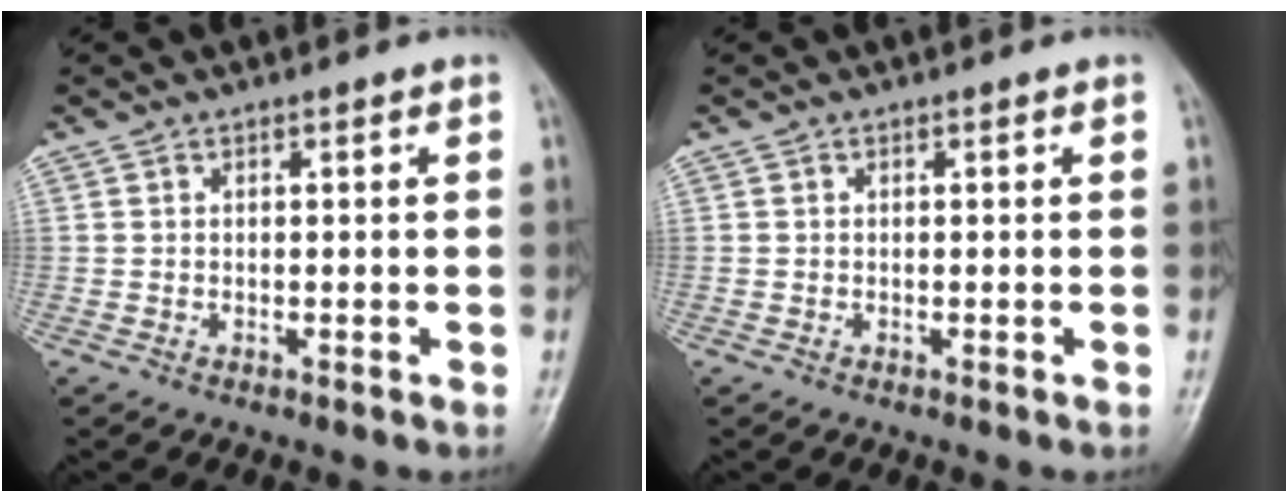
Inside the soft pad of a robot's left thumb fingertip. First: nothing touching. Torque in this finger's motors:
{"motor_torque": [0.12, 0.17, 0.13, -0.13, 0.00]}